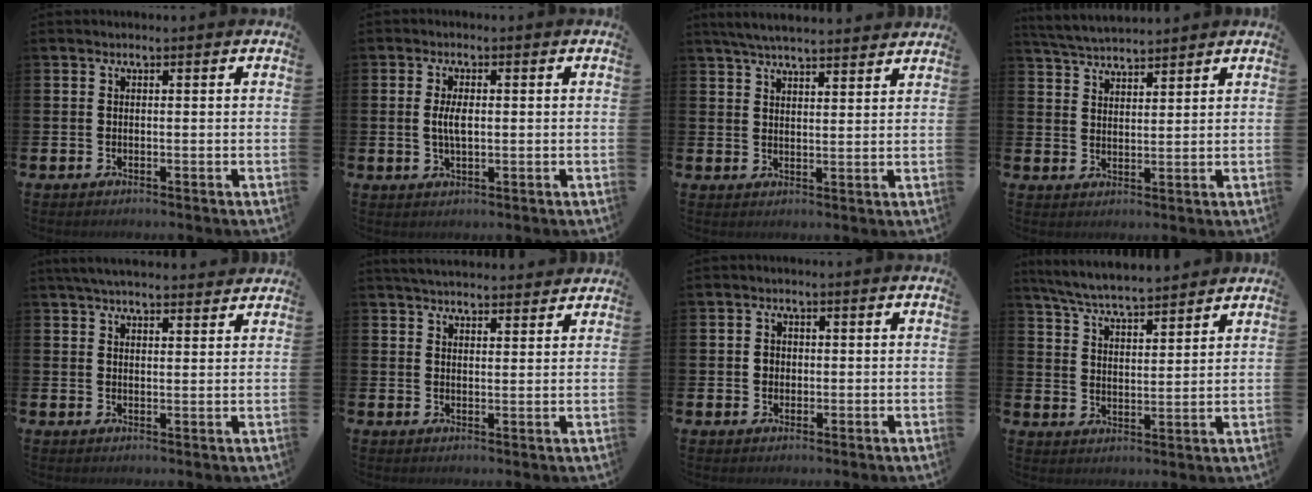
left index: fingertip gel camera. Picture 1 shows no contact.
{"total": 3.3, "force": [0.4, 1.4, 3.0], "torque": [-0.047, 0.001, 0.001]}
{"total": 5.3, "force": [5.1, 0.3, 1.3], "torque": [-0.038, -0.020, 0.093]}
{"total": 4.5, "force": [4.4, 0.4, 0.5], "torque": [-0.032, -0.019, 0.082]}
{"total": 4.4, "force": [4.2, 0.7, 1.2], "torque": [-0.029, -0.013, 0.078]}
{"total": 4.2, "force": [4.1, 0.5, 0.4], "torque": [-0.015, -0.018, 0.075]}
{"total": 1.6, "force": [0.4, 1.5, 0.4], "torque": [0.011, 0.002, 0.000]}
{"total": 6.2, "force": [6.0, 0.4, 1.4], "torque": [-0.055, -0.033, 0.108]}